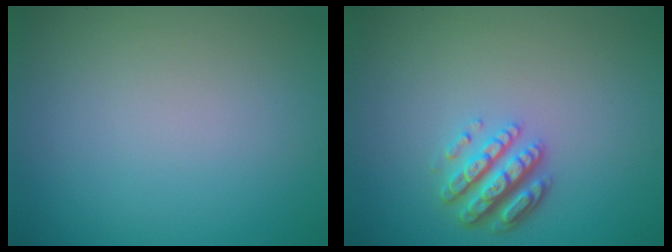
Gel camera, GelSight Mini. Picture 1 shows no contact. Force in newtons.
{"total": 3.5, "press": 3.0, "slide": 1.8}